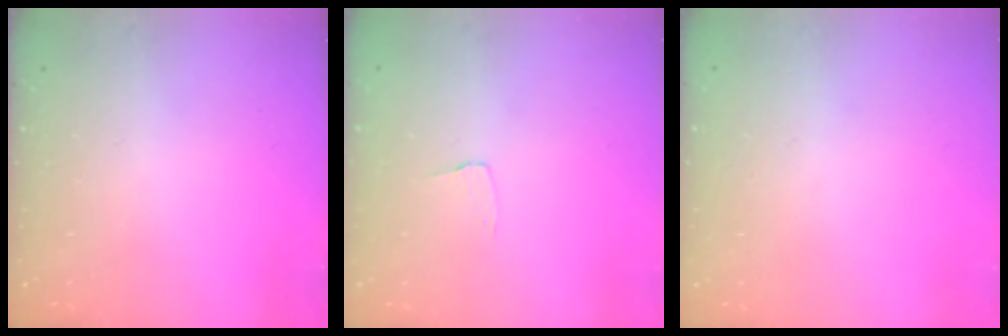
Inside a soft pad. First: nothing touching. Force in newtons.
{"total": 2.6, "press": 2.6, "slide": 0.2}
{"total": 0.0}